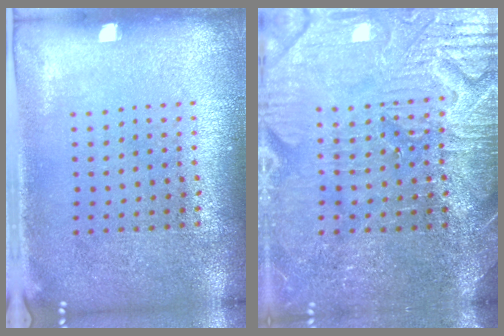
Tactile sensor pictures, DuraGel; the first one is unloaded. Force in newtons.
{"total": 4.1, "press": 3.9, "slide": 1.4}